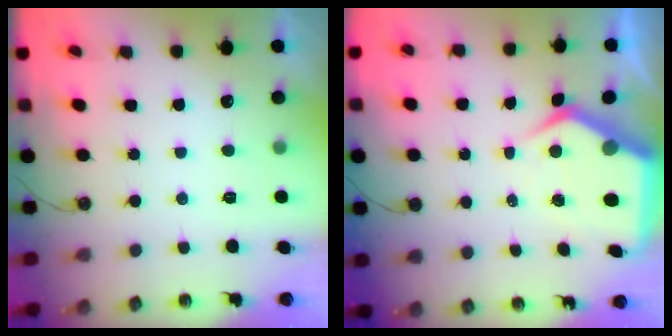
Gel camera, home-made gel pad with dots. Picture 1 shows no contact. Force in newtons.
{"total": 9.4, "press": 9.3, "slide": 1.1}